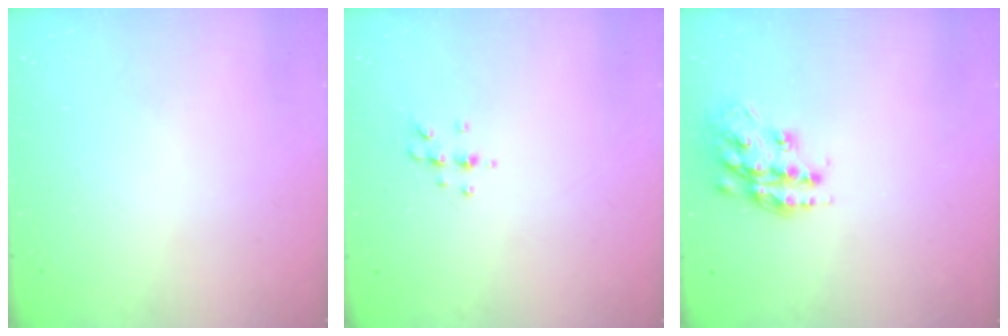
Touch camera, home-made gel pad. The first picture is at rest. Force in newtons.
{"total": 4.7, "press": 4.6, "slide": 1.1}
{"total": 16.1, "press": 16.1, "slide": 1.0}